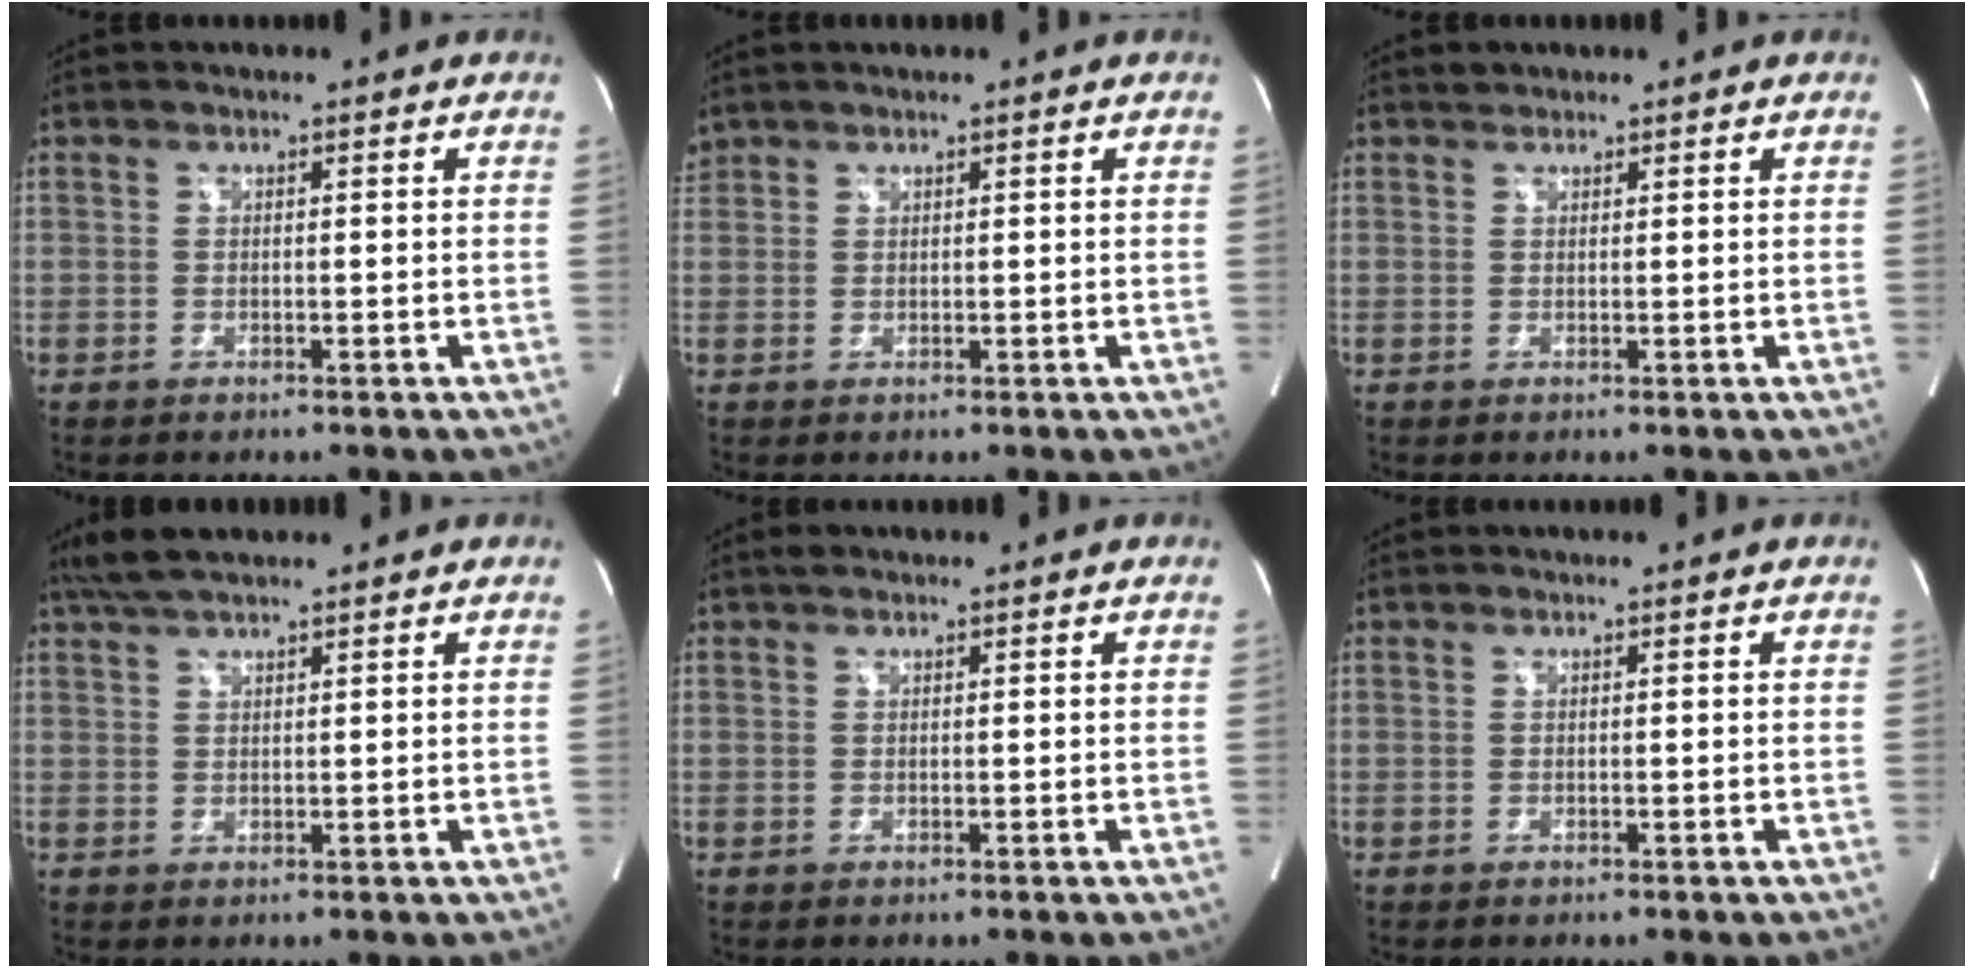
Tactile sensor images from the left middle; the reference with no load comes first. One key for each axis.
{"total": 1.6, "fx": 1.4, "fy": 0.8, "fz": 0.1, "tx": -0.008, "ty": 0.017, "tz": 0.032}
{"total": 1.0, "fx": 0.8, "fy": 0.5, "fz": 0.0, "tx": -0.003, "ty": 0.004, "tz": 0.013}
{"total": 5.2, "fx": 4.3, "fy": 0.8, "fz": 2.8, "tx": -0.060, "ty": 0.024, "tz": 0.081}
{"total": 0.9, "fx": 0.7, "fy": 0.3, "fz": 0.4, "tx": -0.016, "ty": 0.014, "tz": 0.013}
{"total": 0.0}